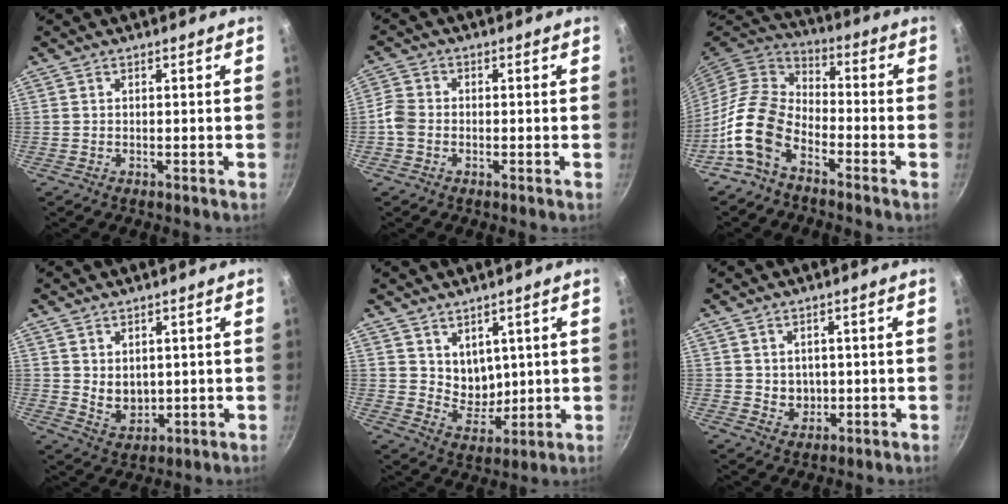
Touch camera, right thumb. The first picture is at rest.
{"total": 3.5, "force": [-1.2, 2.7, 1.9], "torque": [-0.042, 0.014, -0.033]}
{"total": 12.2, "force": [-6.4, 7.3, 7.4], "torque": [-0.128, 0.059, -0.147]}
{"total": 5.3, "force": [1.5, 3.8, 3.3], "torque": [-0.041, -0.019, 0.038]}
{"total": 6.4, "force": [3.2, 4.8, 2.8], "torque": [-0.019, -0.024, 0.069]}
{"total": 3.6, "force": [0.5, 3.2, 1.7], "torque": [-0.013, -0.008, 0.015]}